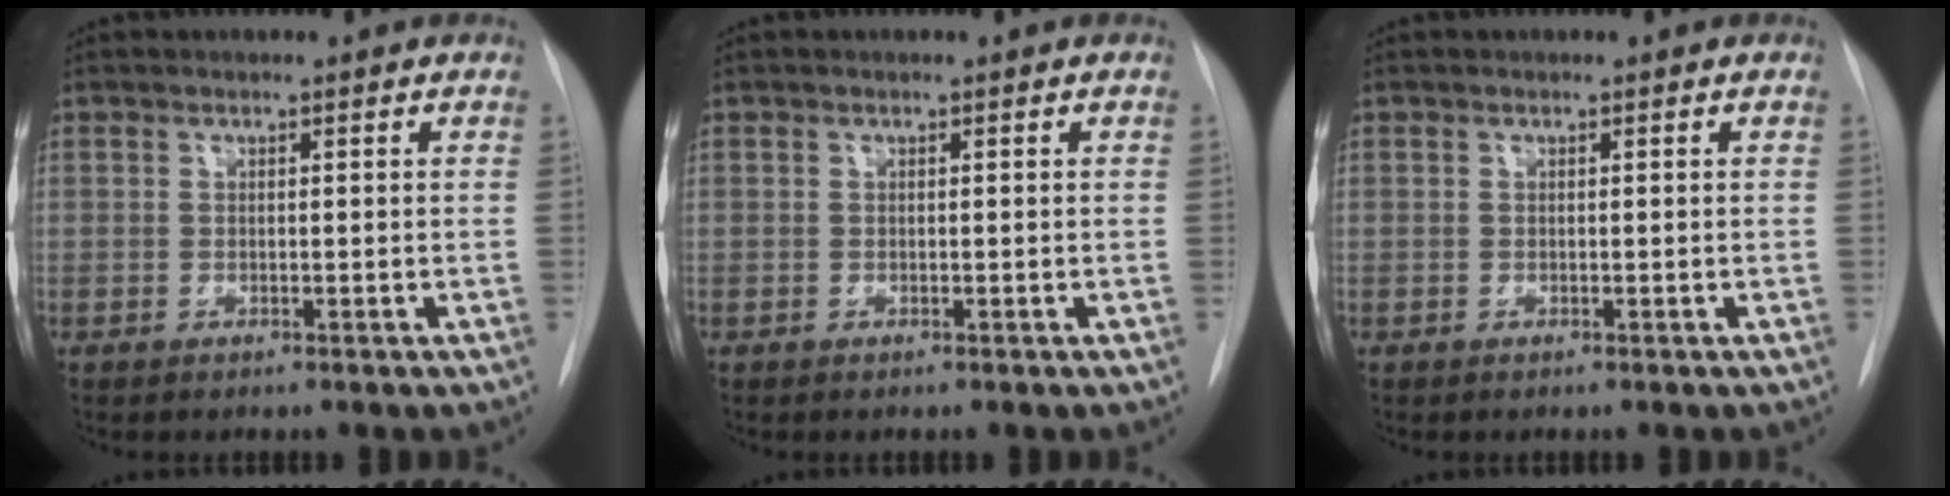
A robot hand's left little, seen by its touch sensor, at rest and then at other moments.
{"total": 0.0}
{"total": 0.0}